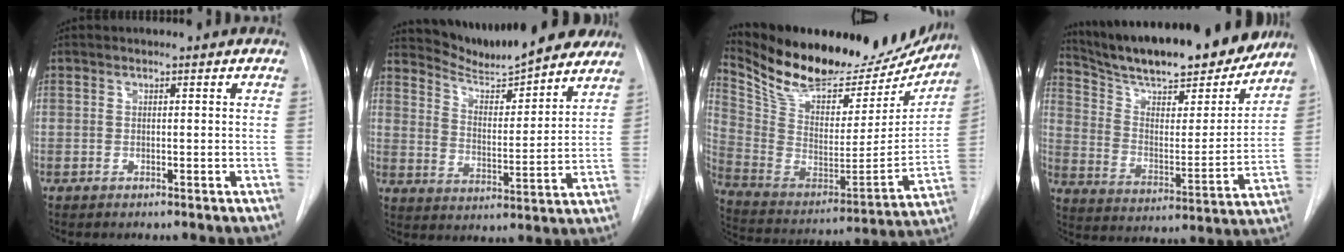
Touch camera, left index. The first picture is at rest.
{"total": 16.3, "force": [15.1, 2.5, 5.7], "torque": [-0.083, -0.021, 0.215]}
{"total": 29.0, "force": [24.8, 9.5, 11.4], "torque": [-0.207, -0.031, 0.365]}
{"total": 24.1, "force": [21.1, 4.3, 10.8], "torque": [-0.180, -0.023, 0.311]}